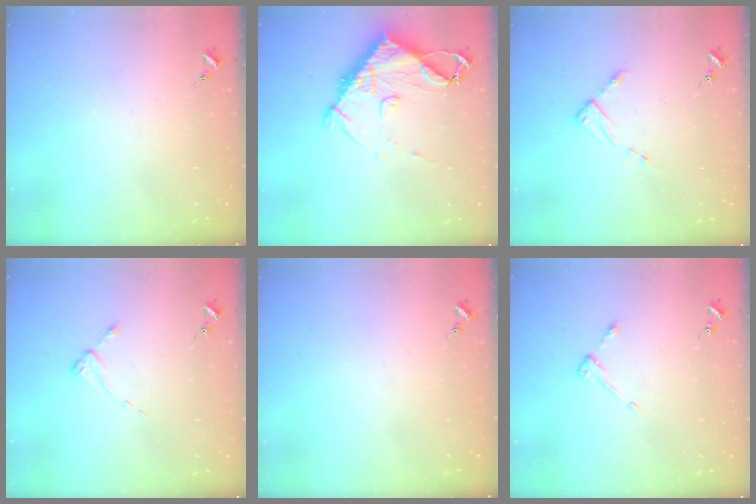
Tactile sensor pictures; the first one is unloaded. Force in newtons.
{"total": 10.9, "press": 10.8, "slide": 1.4}
{"total": 2.8, "press": 2.8, "slide": 0.4}
{"total": 2.6, "press": 2.6, "slide": 0.2}
{"total": 0.0}
{"total": 3.6, "press": 3.6, "slide": 0.5}